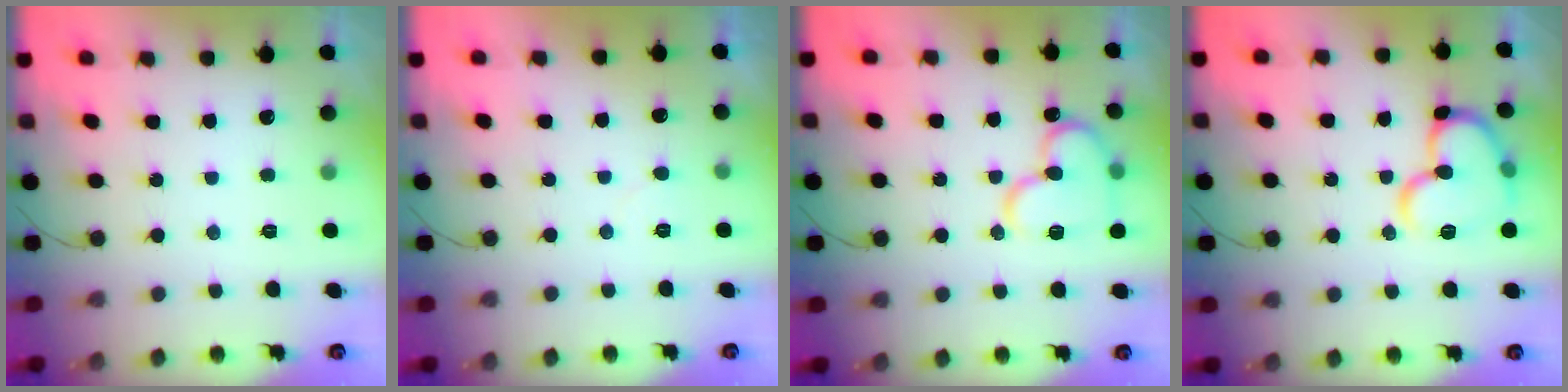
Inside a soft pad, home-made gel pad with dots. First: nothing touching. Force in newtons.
{"total": 3.8, "press": 3.8, "slide": 0.2}
{"total": 14.3, "press": 14.2, "slide": 1.5}
{"total": 15.1, "press": 15.0, "slide": 1.6}